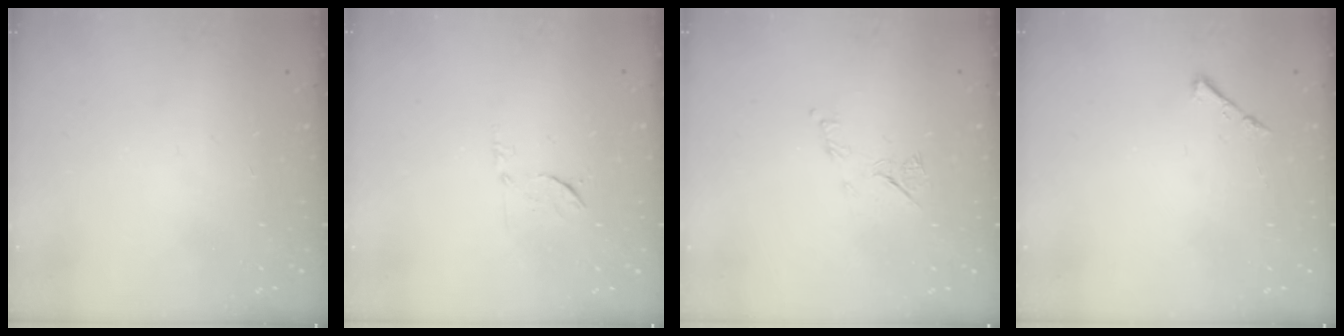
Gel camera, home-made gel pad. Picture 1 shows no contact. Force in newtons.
{"total": 6.6, "press": 6.5, "slide": 1.1}
{"total": 6.6, "press": 6.5, "slide": 0.9}
{"total": 3.7, "press": 3.6, "slide": 0.5}